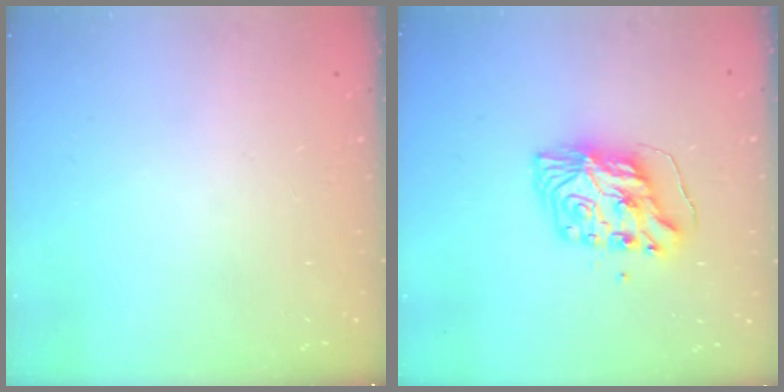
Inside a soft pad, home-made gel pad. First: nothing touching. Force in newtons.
{"total": 9.2, "press": 9.2, "slide": 0.9}